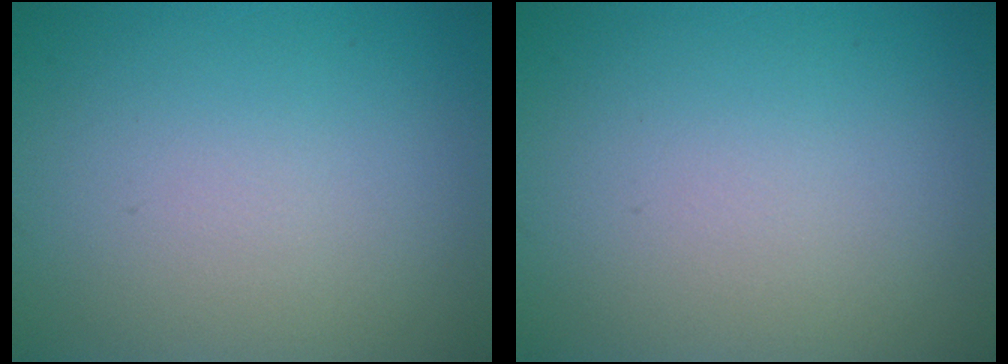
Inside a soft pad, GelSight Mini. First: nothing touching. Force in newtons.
{"total": 0.0}